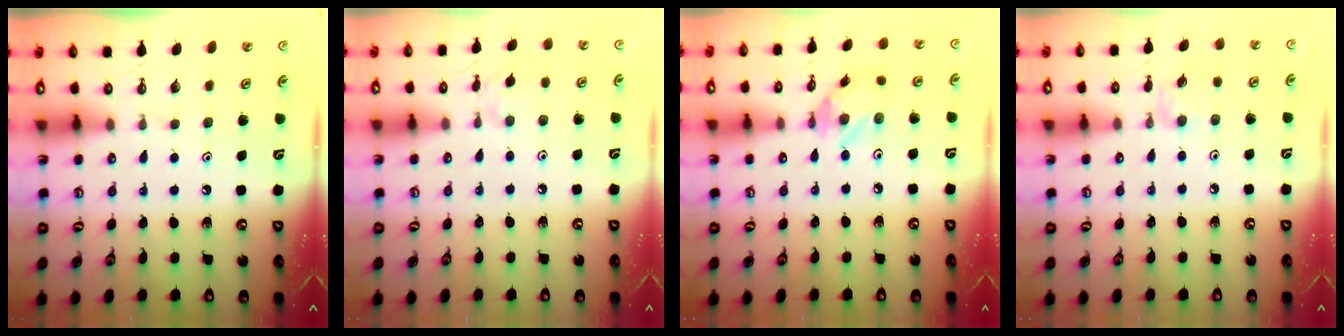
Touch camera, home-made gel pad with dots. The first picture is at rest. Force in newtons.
{"total": 2.8, "press": 2.8, "slide": 0.1}
{"total": 4.8, "press": 4.8, "slide": 0.2}
{"total": 3.3, "press": 3.3, "slide": 0.5}